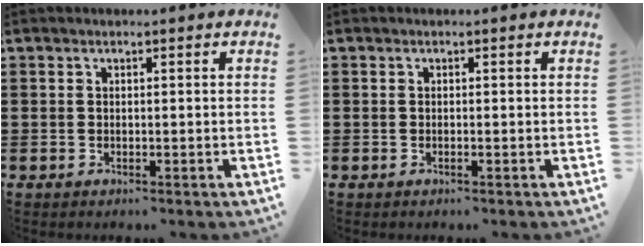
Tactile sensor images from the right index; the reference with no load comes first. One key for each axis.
{"total": 0.0}